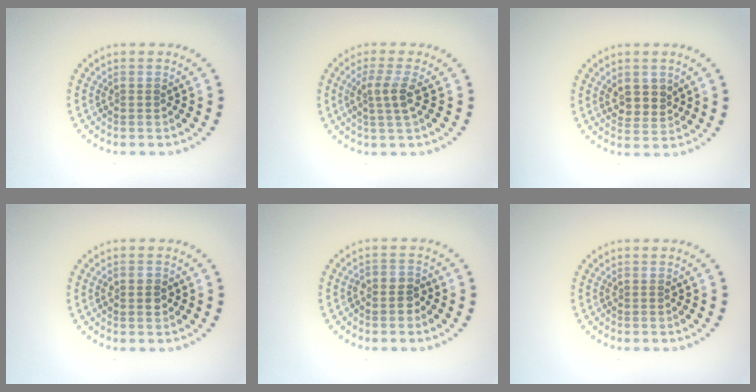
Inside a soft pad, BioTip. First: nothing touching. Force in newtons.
{"total": 2.5, "press": 2.1, "slide": 1.4}
{"total": 2.7, "press": 2.5, "slide": 0.8}
{"total": 1.8, "press": 1.8, "slide": 0.2}
{"total": 1.9, "press": 1.7, "slide": 0.8}
{"total": 0.0}